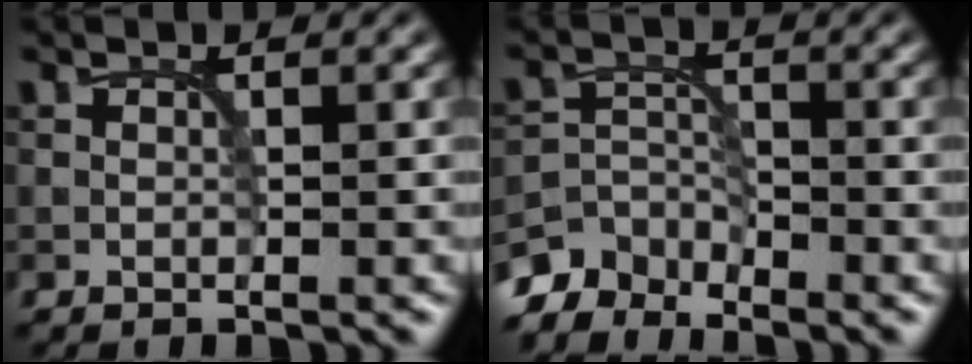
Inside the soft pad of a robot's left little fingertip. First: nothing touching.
{"total": 4.3, "force": [-3.9, 1.6, 0.6], "torque": [-0.002, -0.007, -0.079]}